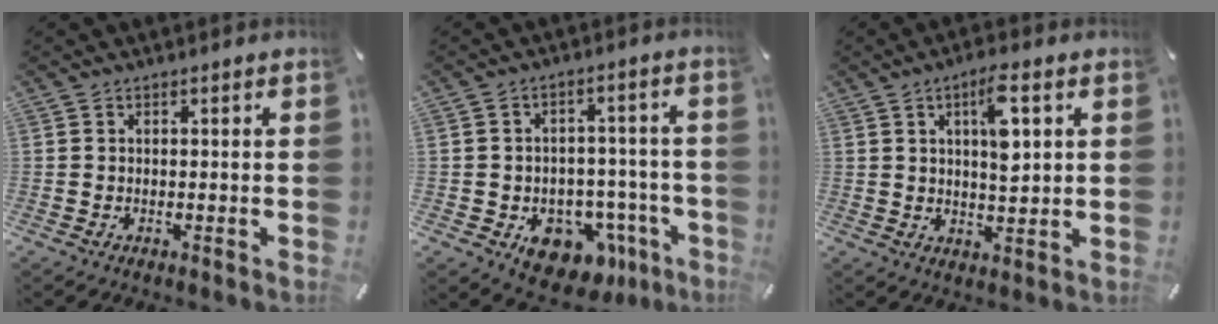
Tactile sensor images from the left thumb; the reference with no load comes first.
{"total": 11.7, "force": [-6.0, 8.3, 5.7], "torque": [-0.044, 0.038, -0.088]}
{"total": 8.0, "force": [3.0, 2.6, 7.0], "torque": [-0.110, -0.008, 0.043]}